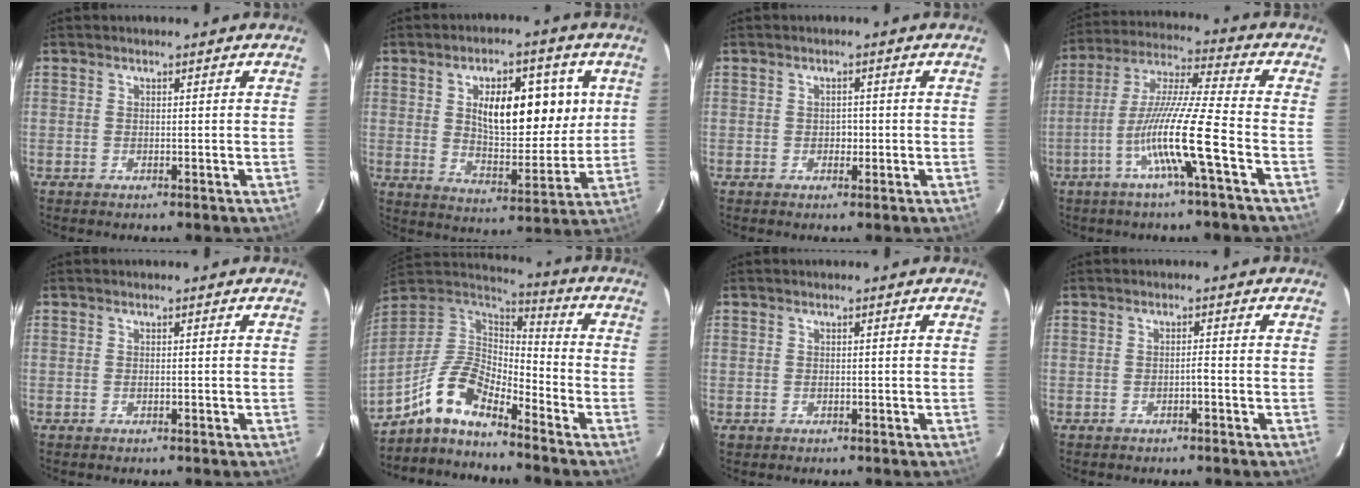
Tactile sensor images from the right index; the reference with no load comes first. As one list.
[{"total": 14.0, "force": [3.7, 5.9, 12.1], "torque": [-0.181, 0.012, 0.066]}, {"total": 1.3, "force": [-0.3, 0.9, 0.9], "torque": [-0.012, 0.003, -0.004]}, {"total": 13.1, "force": [-4.9, -1.3, 12.1], "torque": [-0.231, -0.003, -0.097]}, {"total": 0.0}, {"total": 10.7, "force": [-7.9, 3.2, 6.5], "torque": [-0.147, 0.033, -0.150]}, {"total": 0.7, "force": [0.0, 0.7, 0.0], "torque": [0.005, 0.006, -0.003]}, {"total": 0.8, "force": [-0.5, 0.0, 0.6], "torque": [-0.010, 0.002, -0.009]}]